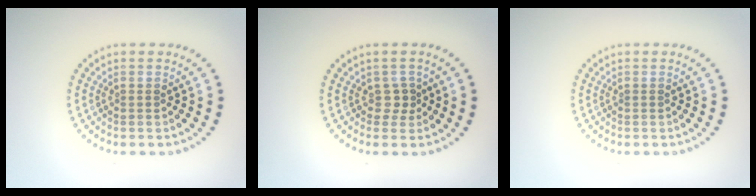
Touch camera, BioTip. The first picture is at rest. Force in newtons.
{"total": 1.2, "press": 1.0, "slide": 0.7}
{"total": 0.0}